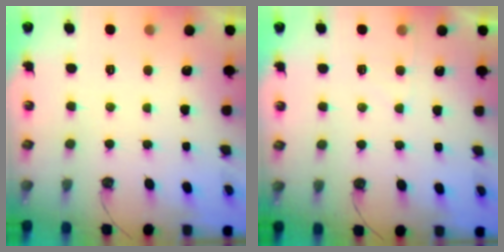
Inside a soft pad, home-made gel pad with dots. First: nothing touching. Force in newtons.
{"total": 4.6, "press": 4.5, "slide": 0.5}